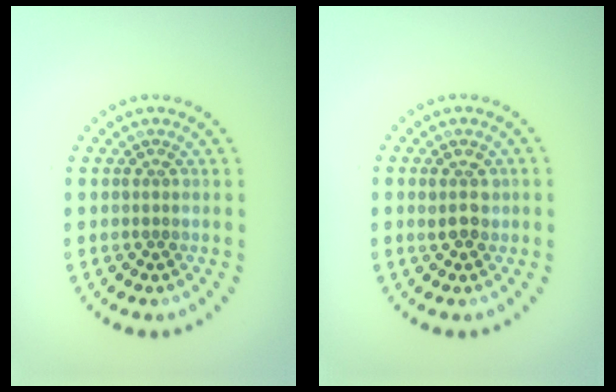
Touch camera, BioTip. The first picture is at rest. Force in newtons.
{"total": 1.9, "press": 1.8, "slide": 0.5}